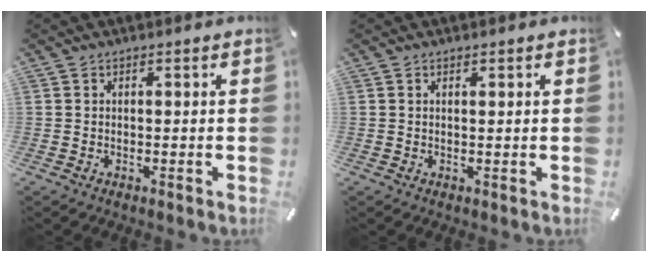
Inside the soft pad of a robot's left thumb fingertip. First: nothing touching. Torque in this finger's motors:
{"motor_torque": [-0.03, -0.05, -0.07, 0.10, 0.00]}